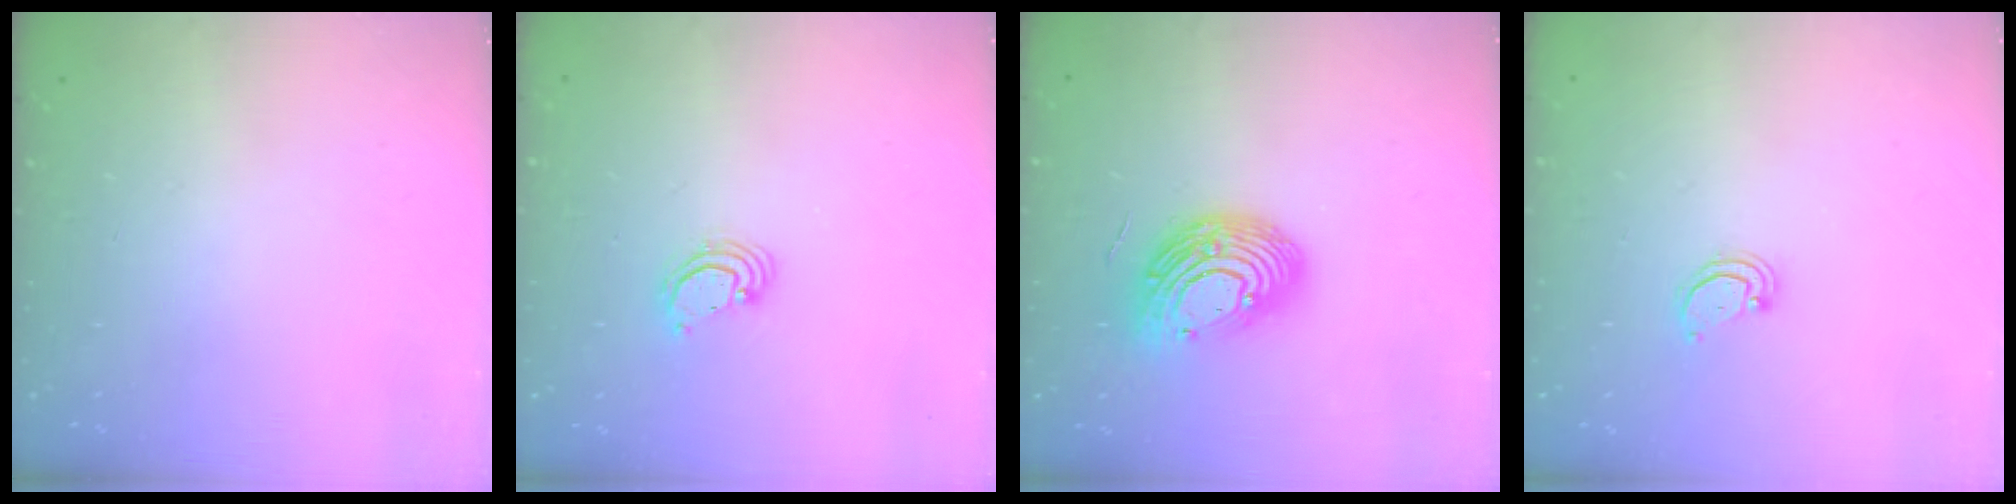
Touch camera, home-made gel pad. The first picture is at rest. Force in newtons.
{"total": 2.4, "press": 2.4, "slide": 0.1}
{"total": 14.7, "press": 14.7, "slide": 1.0}
{"total": 2.2, "press": 2.2, "slide": 0.2}